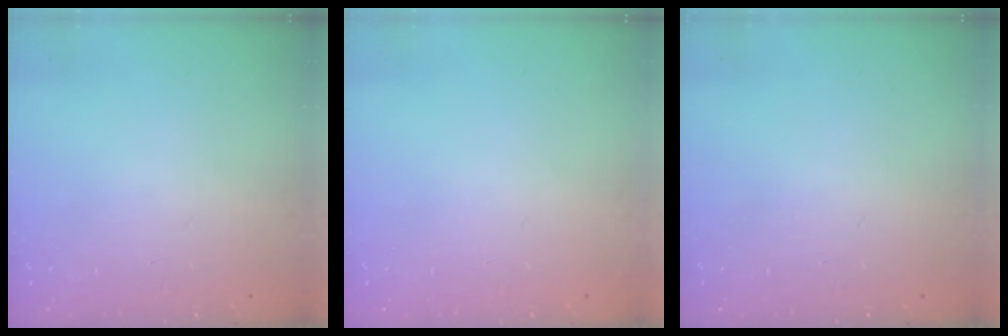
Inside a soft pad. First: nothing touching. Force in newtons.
{"total": 0.0}
{"total": 0.0}